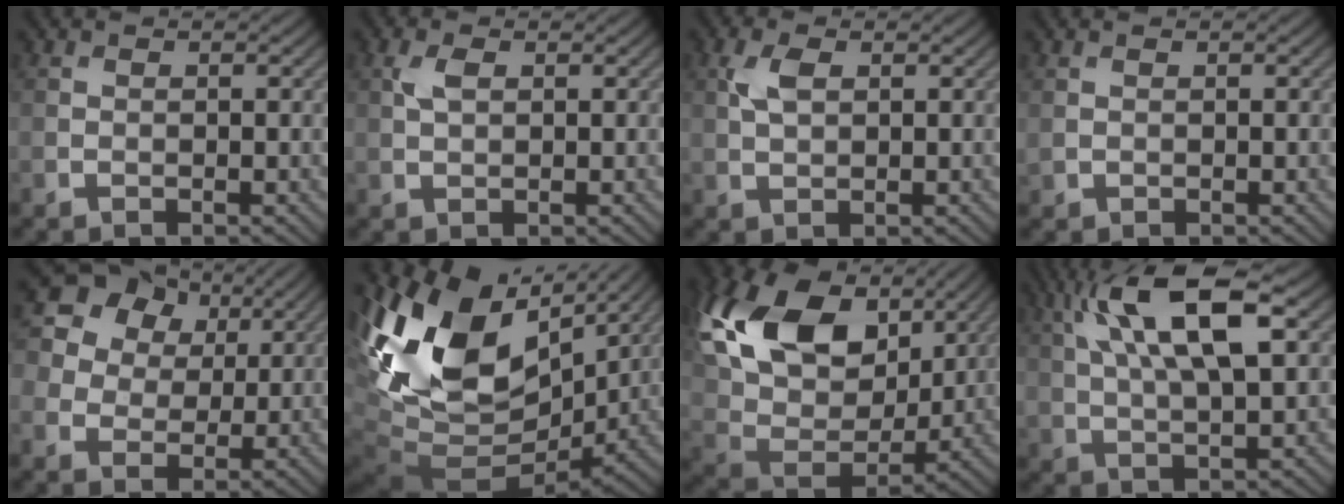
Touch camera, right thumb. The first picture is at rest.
{"total": 2.2, "force": [0.7, 1.1, 1.7], "torque": [-0.044, 0.003, 0.014]}
{"total": 3.1, "force": [1.0, 1.6, 2.4], "torque": [-0.060, 0.004, 0.021]}
{"total": 0.5, "force": [0.3, 0.3, 0.2], "torque": [-0.008, -0.001, 0.011]}
{"total": 16.0, "force": [7.9, 12.3, 6.5], "torque": [-0.209, 0.047, 0.154]}
{"total": 17.3, "force": [5.5, 11.1, 12.0], "torque": [-0.286, 0.001, 0.116]}
{"total": 17.9, "force": [8.3, 11.0, 11.4], "torque": [-0.269, 0.026, 0.161]}
{"total": 13.6, "force": [5.2, 4.9, 11.6], "torque": [-0.222, 0.015, 0.089]}